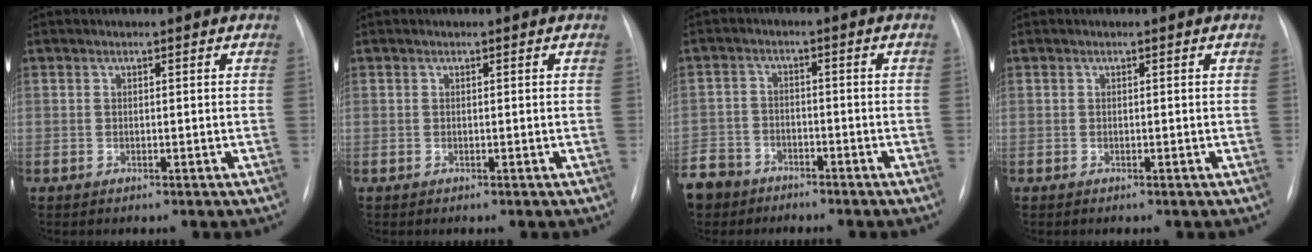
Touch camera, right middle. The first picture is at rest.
{"total": 0.0}
{"total": 11.2, "force": [-8.0, 7.4, 2.7], "torque": [-0.095, 0.001, -0.141]}
{"total": 0.0}